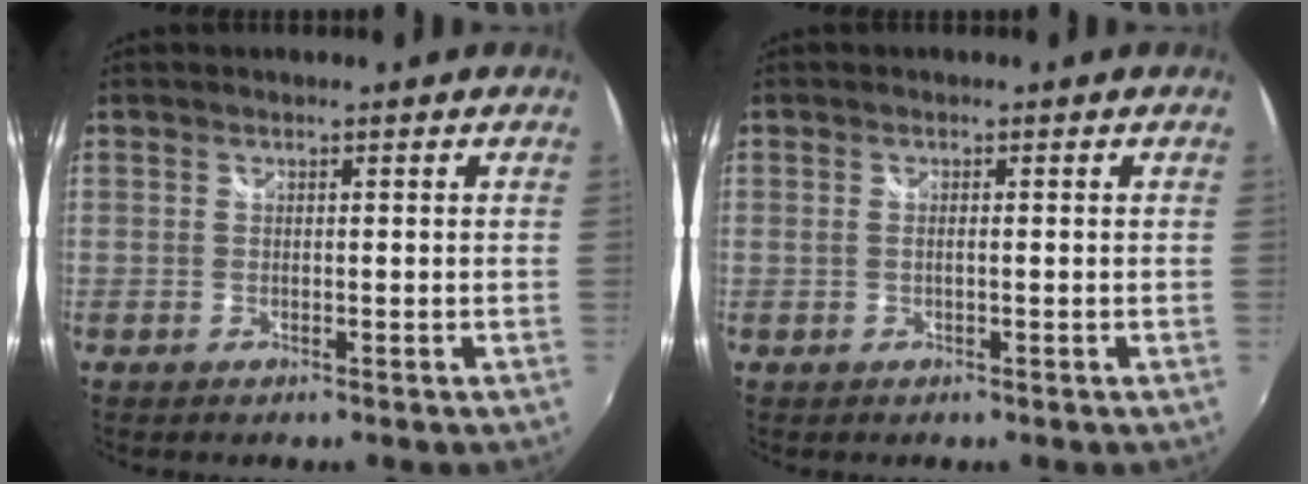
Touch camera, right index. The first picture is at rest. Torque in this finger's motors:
{"motor_torque": [0.05, 0.17, -0.03, -0.01]}